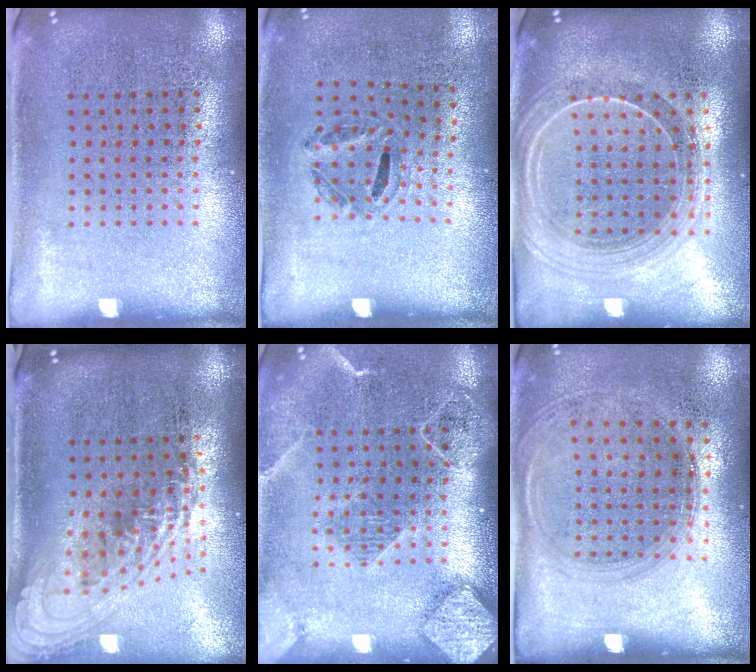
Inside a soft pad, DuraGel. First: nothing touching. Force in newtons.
{"total": 1.1, "press": 0.6, "slide": 0.9}
{"total": 2.2, "press": 1.9, "slide": 1.0}
{"total": 2.3, "press": 1.7, "slide": 1.5}
{"total": 2.3, "press": 1.9, "slide": 1.2}
{"total": 1.4, "press": 1.2, "slide": 0.6}